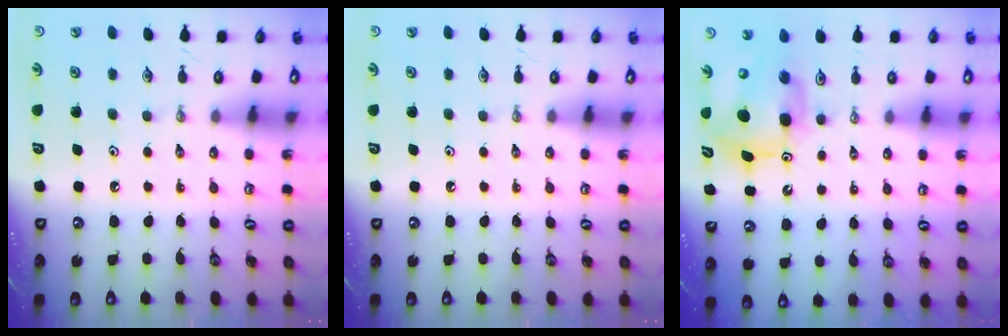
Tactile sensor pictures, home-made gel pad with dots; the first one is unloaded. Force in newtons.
{"total": 0.0}
{"total": 9.2, "press": 9.2, "slide": 0.7}